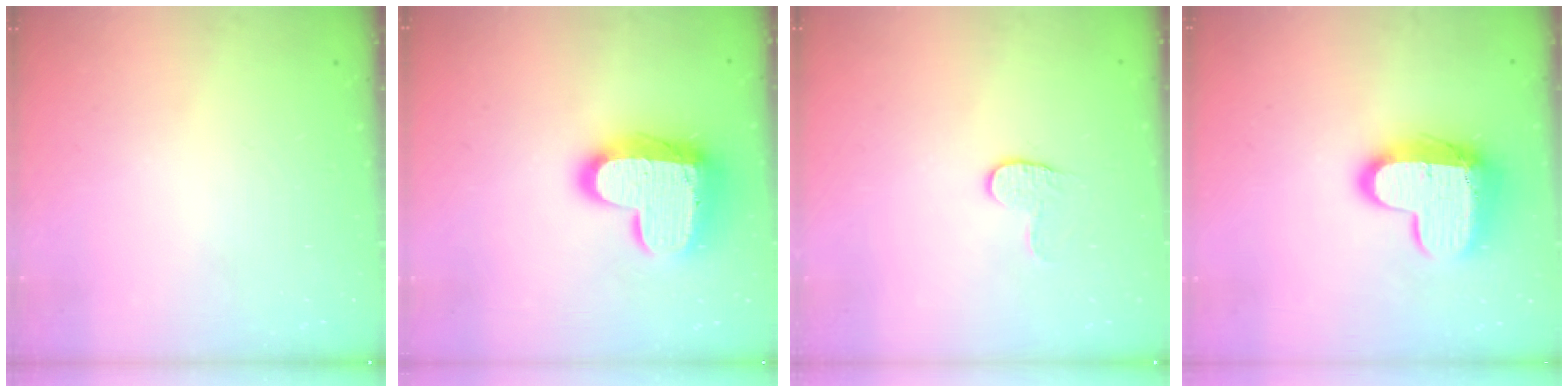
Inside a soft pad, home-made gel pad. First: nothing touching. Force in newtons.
{"total": 16.3, "press": 16.2, "slide": 1.4}
{"total": 3.8, "press": 3.8, "slide": 0.4}
{"total": 14.1, "press": 14.1, "slide": 1.1}